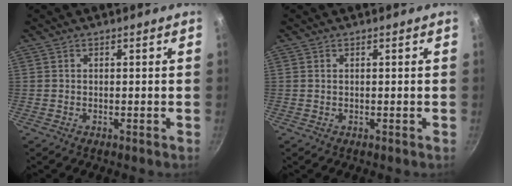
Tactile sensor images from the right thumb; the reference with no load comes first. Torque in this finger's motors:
{"motor_torque": [-0.40, 0.13, -0.23, 0.62, 0.10]}